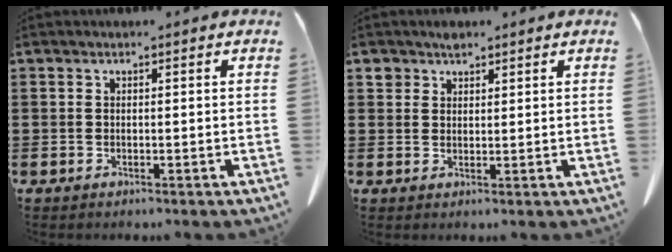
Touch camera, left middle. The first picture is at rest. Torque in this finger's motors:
{"motor_torque": [0.63, 0.66, 0.01, 0.02]}